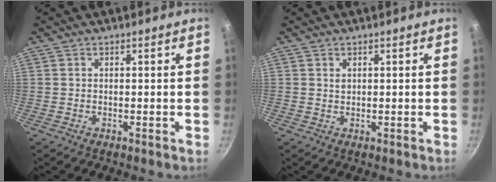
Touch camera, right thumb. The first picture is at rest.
{"total": 0.8, "force": [0.4, 0.6, 0.4], "torque": [-0.005, 0.000, 0.009]}